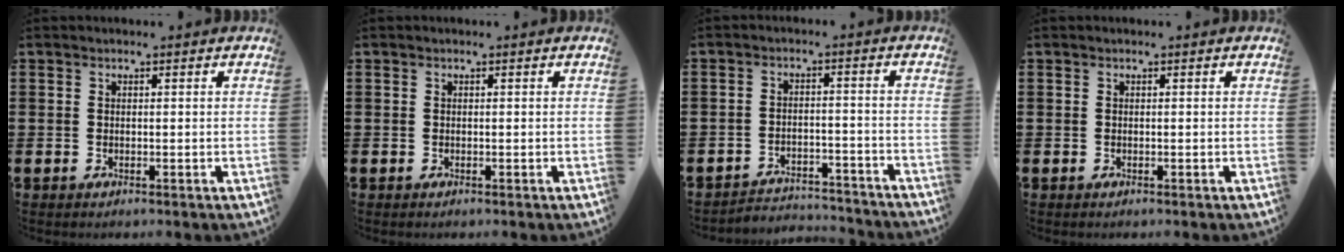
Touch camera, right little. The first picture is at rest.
{"total": 0.0}
{"total": 3.4, "force": [-3.4, 0.3, -0.1], "torque": [-0.006, 0.004, -0.074]}
{"total": 0.0}